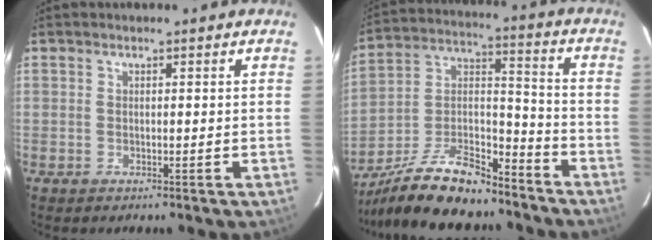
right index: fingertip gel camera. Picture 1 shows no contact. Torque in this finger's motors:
{"motor_torque": [0.80, -1.34, 0.67, 0.16]}